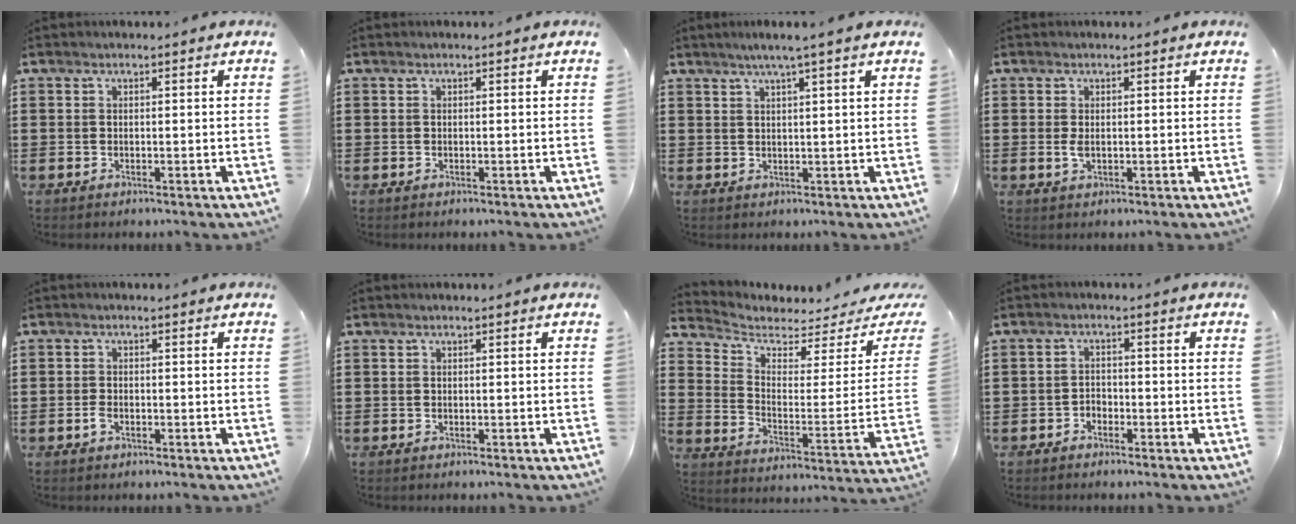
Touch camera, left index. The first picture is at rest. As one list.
[{"total": 0.0}, {"total": 2.7, "force": [1.8, -0.5, 2.0], "torque": [-0.040, -0.001, 0.031]}, {"total": 1.7, "force": [0.0, 0.7, 1.6], "torque": [-0.046, -0.004, -0.004]}, {"total": 1.6, "force": [-0.6, 0.8, 1.2], "torque": [-0.032, -0.003, -0.014]}, {"total": 0.0}, {"total": 3.7, "force": [3.1, 1.5, 1.3], "torque": [-0.050, -0.026, 0.048]}, {"total": 1.7, "force": [-1.6, 0.7, 0.1], "torque": [-0.010, 0.001, -0.035]}]